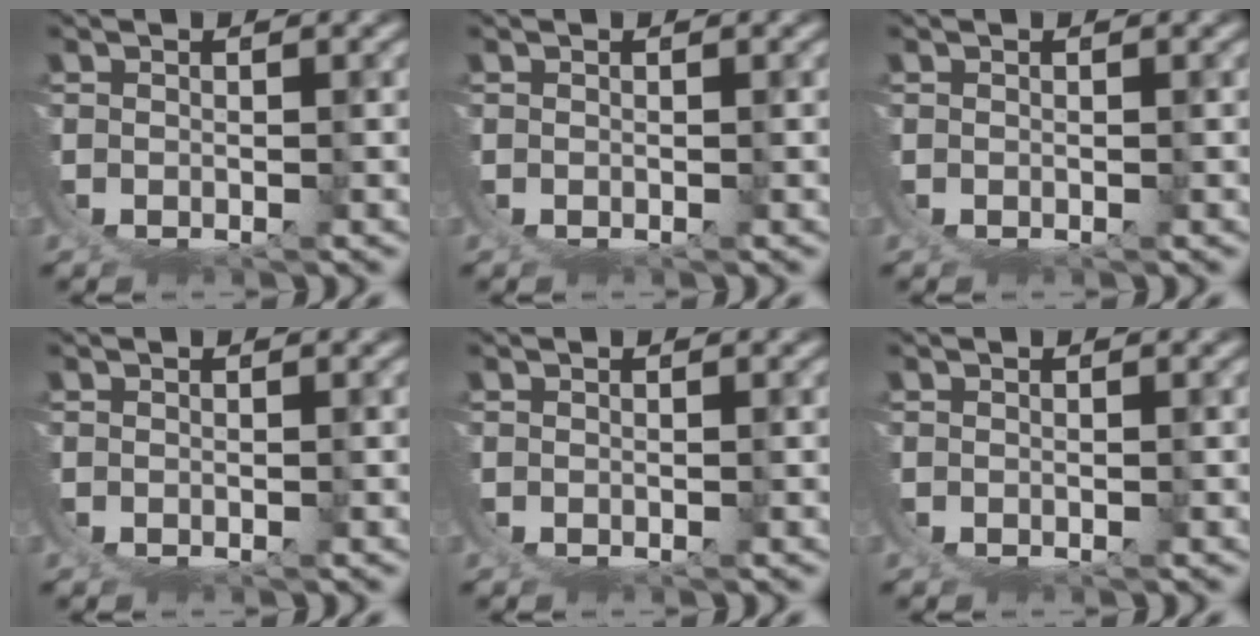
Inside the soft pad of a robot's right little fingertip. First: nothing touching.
{"total": 0.0}
{"total": 0.0}
{"total": 0.0}
{"total": 0.0}
{"total": 0.0}